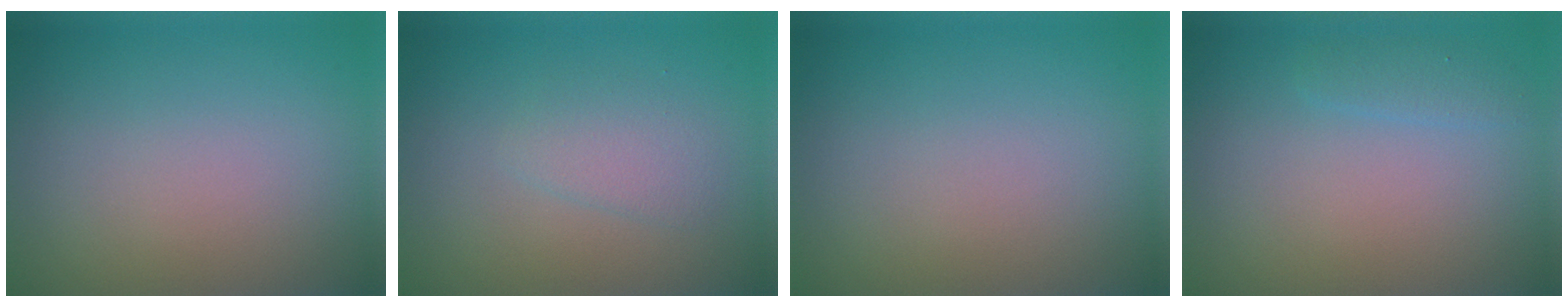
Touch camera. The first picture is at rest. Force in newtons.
{"total": 1.8, "press": 1.8, "slide": 0.1}
{"total": 0.0}
{"total": 1.2, "press": 1.2, "slide": 0.1}